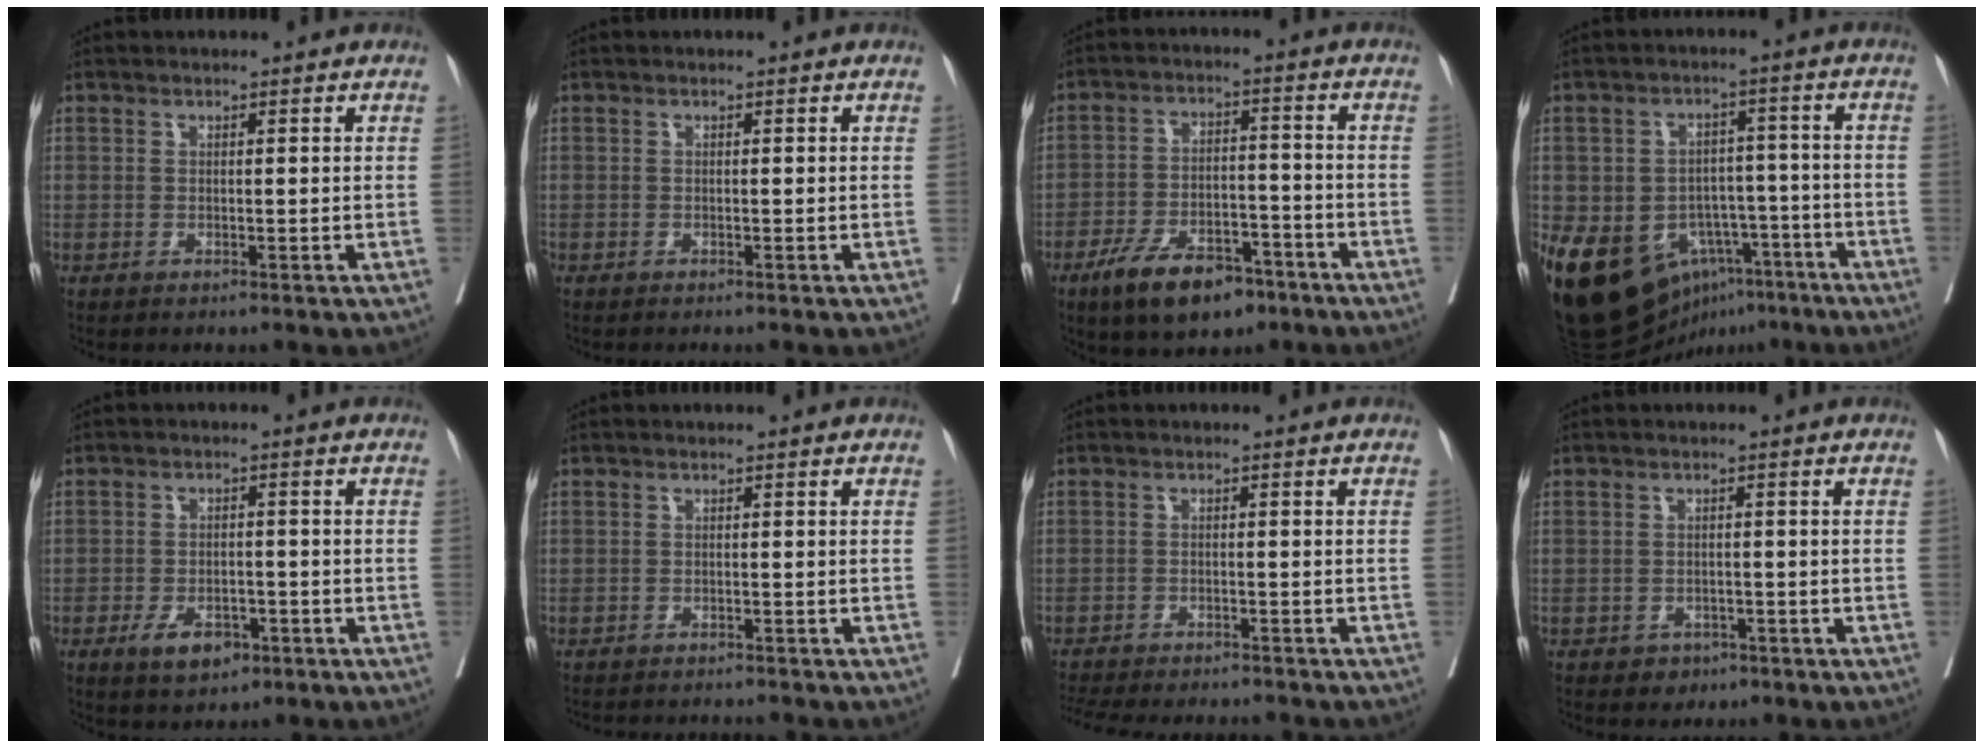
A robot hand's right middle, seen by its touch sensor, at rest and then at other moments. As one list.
[{"total": 0.9, "force": [-0.8, -0.1, 0.3], "torque": [-0.004, 0.001, -0.014]}, {"total": 10.7, "force": [-7.1, 4.6, 6.5], "torque": [-0.113, 0.000, -0.119]}, {"total": 17.3, "force": [-8.7, 12.2, 8.6], "torque": [-0.149, 0.026, -0.121]}, {"total": 5.3, "force": [-2.9, 2.8, 3.4], "torque": [-0.054, 0.002, -0.041]}, {"total": 4.9, "force": [-4.8, 0.2, 0.9], "torque": [-0.004, -0.010, -0.065]}, {"total": 14.8, "force": [-13.4, 2.9, 5.5], "torque": [-0.119, -0.017, -0.182]}, {"total": 2.2, "force": [-1.4, 1.7, 0.4], "torque": [-0.007, 0.006, -0.015]}]